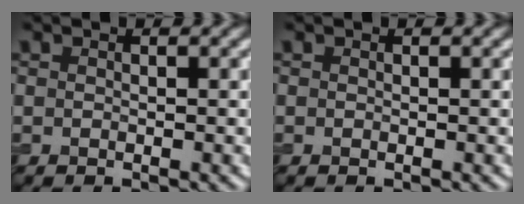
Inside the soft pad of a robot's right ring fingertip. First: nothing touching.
{"total": 0.0}